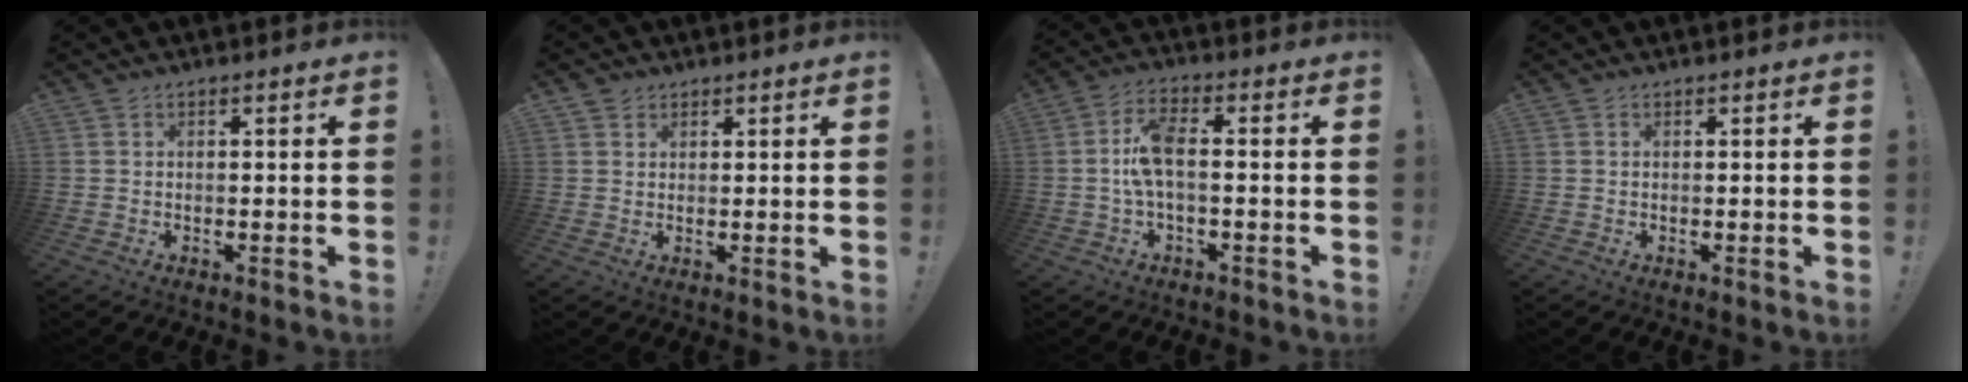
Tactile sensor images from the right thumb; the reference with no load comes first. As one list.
[{"total": 2.3, "force": [1.6, 1.6, 0.3], "torque": [-0.005, -0.003, 0.030]}, {"total": 8.1, "force": [-0.3, 2.6, 7.7], "torque": [-0.153, -0.004, -0.006]}, {"total": 0.0}]